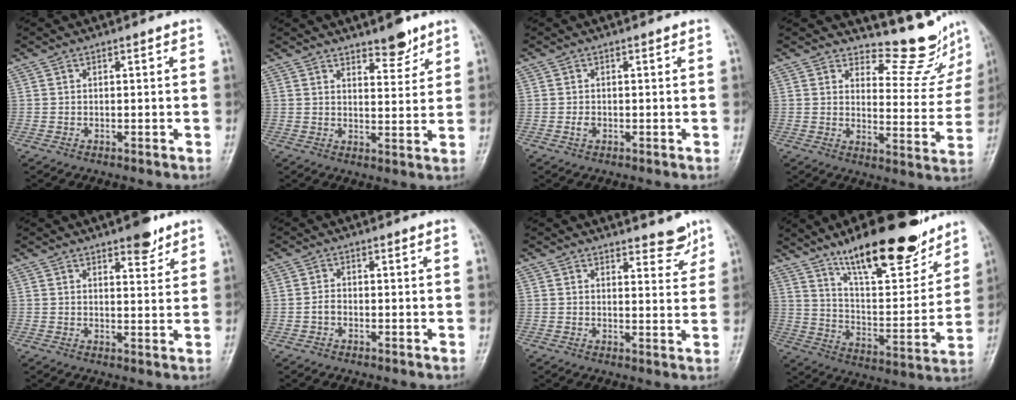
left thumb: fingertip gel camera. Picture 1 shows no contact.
{"total": 5.6, "force": [4.3, 2.0, 3.0], "torque": [-0.021, -0.032, 0.064]}
{"total": 1.2, "force": [-0.3, 0.9, 0.8], "torque": [-0.012, 0.000, -0.005]}
{"total": 11.8, "force": [11.1, 3.2, 2.6], "torque": [-0.004, -0.115, 0.134]}
{"total": 5.1, "force": [3.6, 2.0, 3.1], "torque": [-0.024, -0.021, 0.049]}
{"total": 1.4, "force": [-0.6, 1.0, 0.9], "torque": [-0.014, 0.006, -0.015]}
{"total": 4.3, "force": [3.6, 1.6, 1.9], "torque": [-0.003, -0.028, 0.047]}
{"total": 22.0, "force": [15.7, 6.7, 13.9], "torque": [-0.171, -0.082, 0.258]}